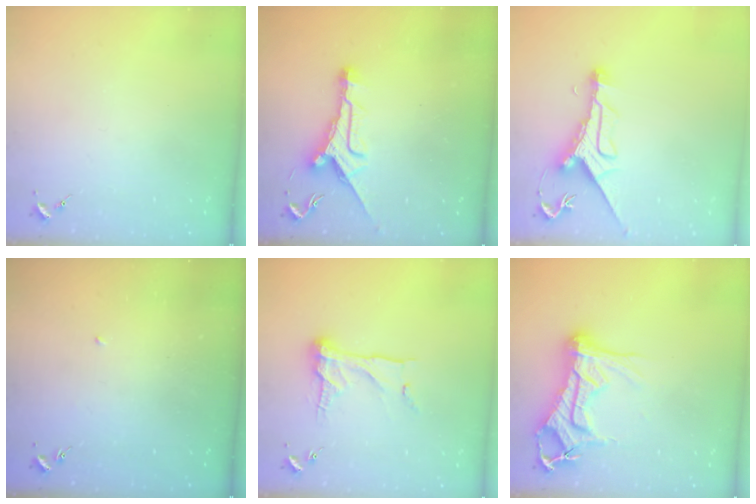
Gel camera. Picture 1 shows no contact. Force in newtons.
{"total": 10.9, "press": 10.9, "slide": 0.7}
{"total": 10.6, "press": 10.6, "slide": 0.9}
{"total": 2.3, "press": 2.3, "slide": 0.1}
{"total": 14.5, "press": 14.5, "slide": 1.3}
{"total": 22.3, "press": 22.2, "slide": 2.1}